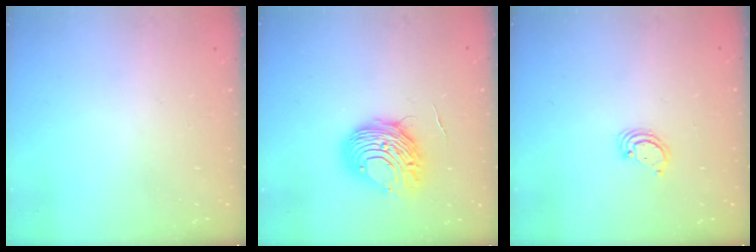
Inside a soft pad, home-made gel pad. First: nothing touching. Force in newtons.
{"total": 10.3, "press": 10.3, "slide": 0.7}
{"total": 2.3, "press": 2.3, "slide": 0.1}